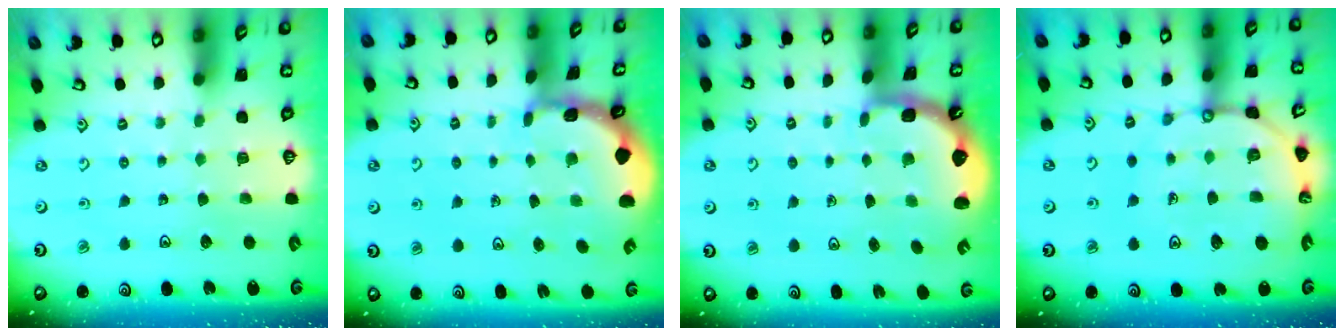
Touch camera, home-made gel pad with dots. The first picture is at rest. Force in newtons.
{"total": 2.6, "press": 2.6, "slide": 0.3}
{"total": 2.4, "press": 1.5, "slide": 1.9}
{"total": 13.1, "press": 13.0, "slide": 1.5}